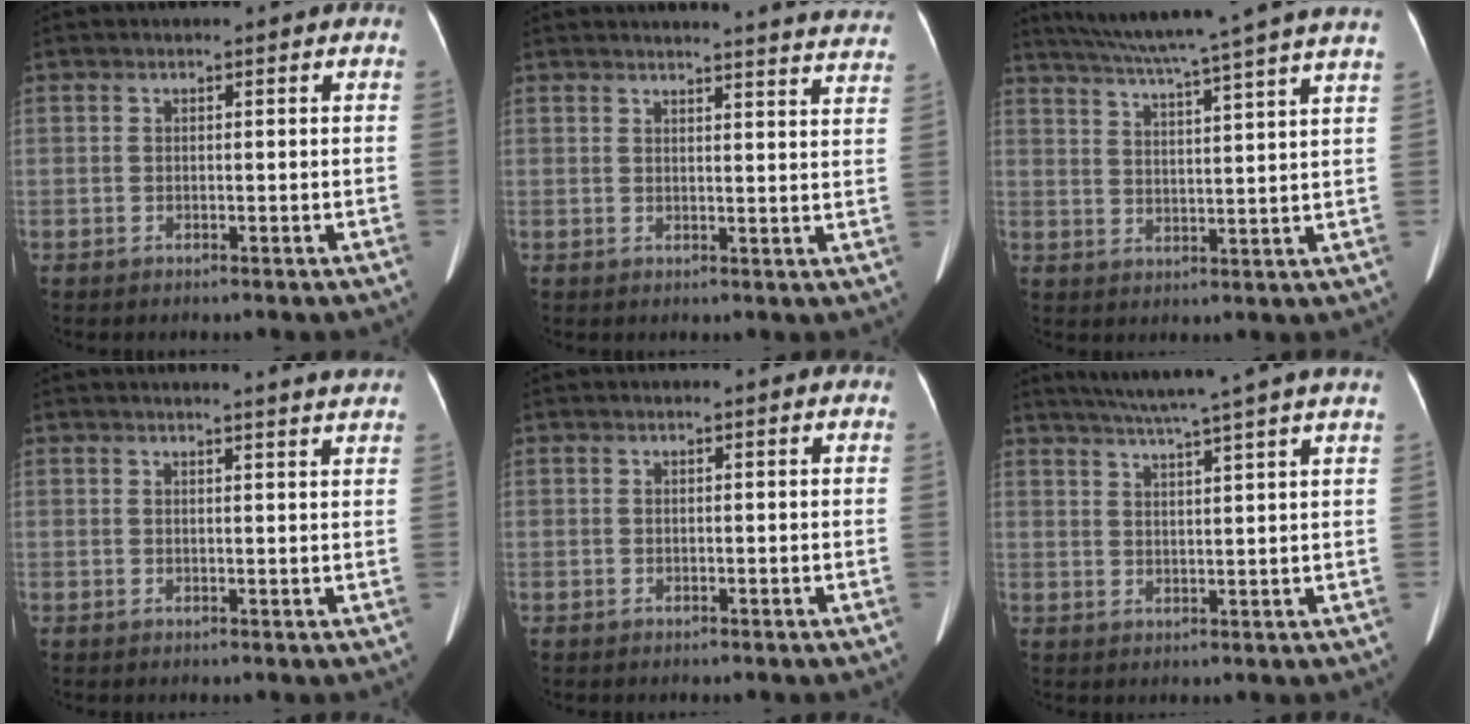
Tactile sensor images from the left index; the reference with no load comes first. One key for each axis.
{"total": 19.9, "fx": 19.5, "fy": 0.5, "fz": 4.1, "tx": -0.044, "ty": -0.077, "tz": 0.203}
{"total": 20.3, "fx": 17.3, "fy": -1.8, "fz": 10.4, "tx": -0.180, "ty": -0.011, "tz": 0.231}
{"total": 8.4, "fx": 8.0, "fy": -0.8, "fz": 2.5, "tx": -0.030, "ty": -0.012, "tz": 0.071}
{"total": 0.7, "fx": 0.7, "fy": 0.0, "fz": 0.2, "tx": -0.008, "ty": 0.006, "tz": 0.005}
{"total": 13.8, "fx": 11.6, "fy": -1.6, "fz": 7.3, "tx": -0.121, "ty": 0.006, "tz": 0.148}